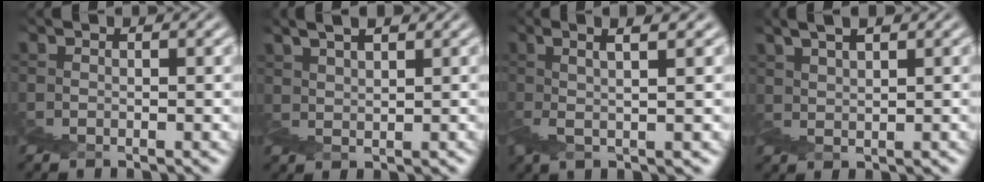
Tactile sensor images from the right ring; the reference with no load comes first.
{"total": 2.5, "force": [2.1, 0.2, 1.4], "torque": [0.017, 0.029, 0.024]}
{"total": 5.7, "force": [2.3, -5.0, -1.3], "torque": [0.046, 0.046, 0.029]}
{"total": 2.3, "force": [1.9, -0.3, 1.3], "torque": [0.017, 0.031, 0.023]}